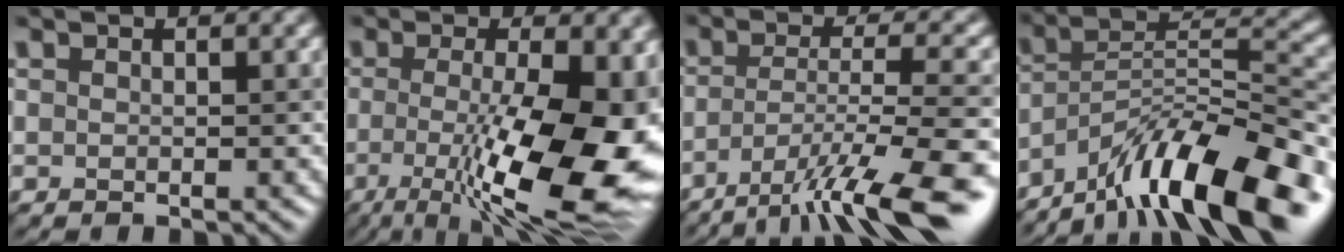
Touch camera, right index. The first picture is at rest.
{"total": 13.5, "force": [-2.7, 4.1, 12.6], "torque": [-0.192, -0.019, -0.039]}
{"total": 10.3, "force": [-6.2, 2.0, 8.0], "torque": [-0.129, 0.003, -0.105]}
{"total": 13.7, "force": [-9.8, 3.6, 8.9], "torque": [-0.141, 0.024, -0.178]}